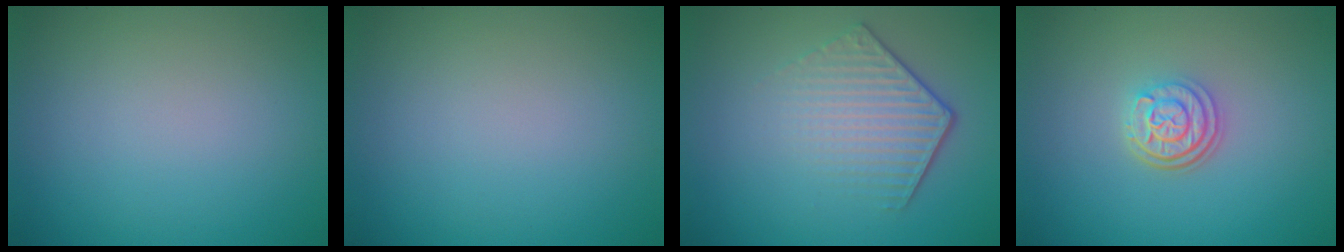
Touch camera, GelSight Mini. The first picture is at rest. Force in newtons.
{"total": 0.0}
{"total": 4.3, "press": 3.0, "slide": 3.1}
{"total": 3.1, "press": 2.5, "slide": 1.8}